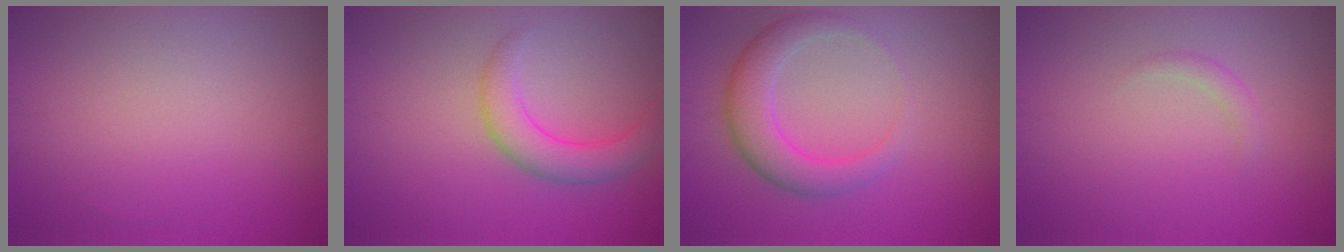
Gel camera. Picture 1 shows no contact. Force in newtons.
{"total": 3.4, "press": 3.4, "slide": 0.0}
{"total": 4.2, "press": 4.2, "slide": 0.2}
{"total": 0.9, "press": 0.9, "slide": 0.1}